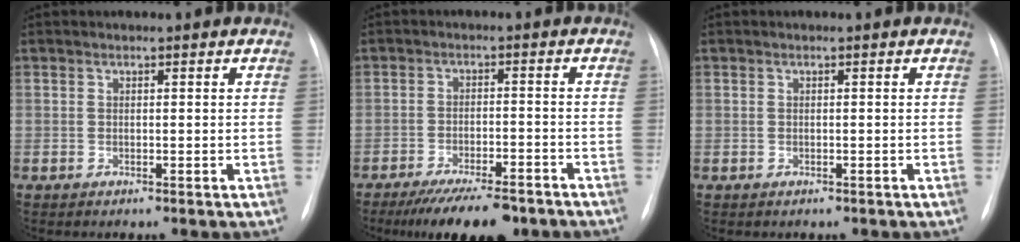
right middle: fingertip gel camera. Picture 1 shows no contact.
{"total": 11.2, "force": [-8.7, 3.0, 6.4], "torque": [-0.095, -0.014, -0.133]}
{"total": 0.7, "force": [-0.3, 0.6, 0.0], "torque": [-0.004, 0.005, -0.004]}